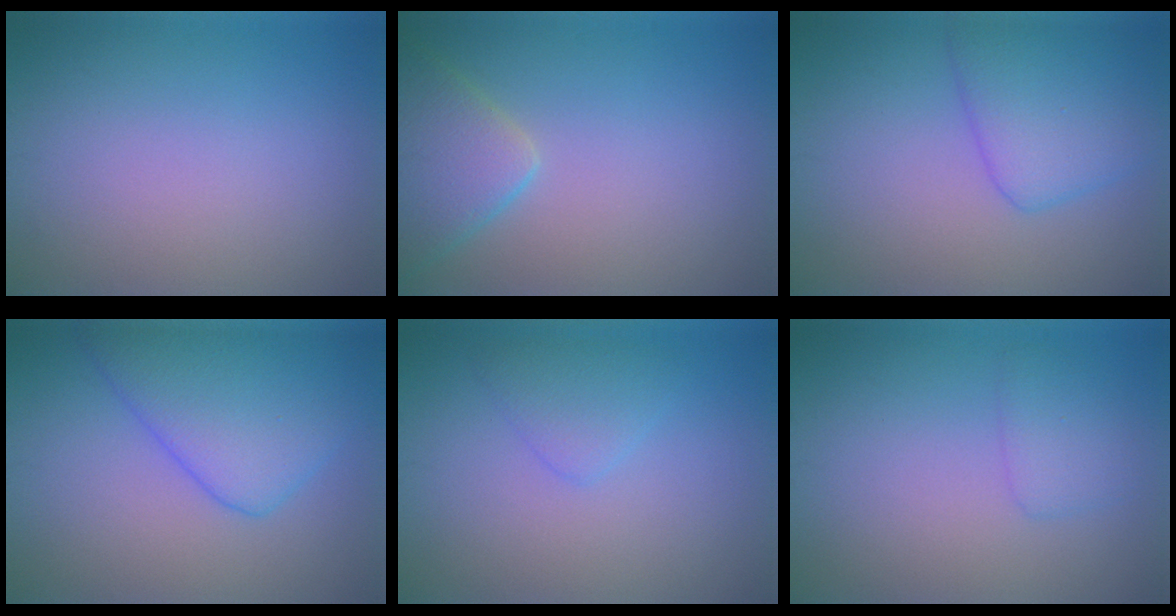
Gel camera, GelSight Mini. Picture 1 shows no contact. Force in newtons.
{"total": 4.7, "press": 4.7, "slide": 0.3}
{"total": 4.8, "press": 4.8, "slide": 0.1}
{"total": 7.0, "press": 7.0, "slide": 0.3}
{"total": 2.0, "press": 2.0, "slide": 0.0}
{"total": 1.8, "press": 1.8, "slide": 0.1}